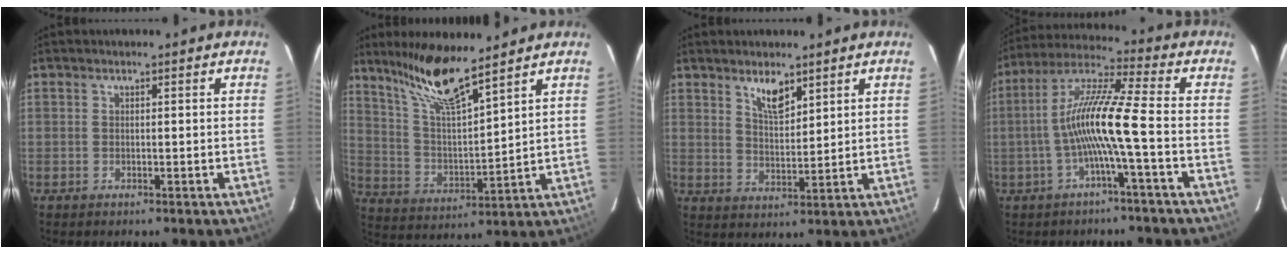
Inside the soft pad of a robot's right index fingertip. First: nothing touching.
{"total": 13.1, "force": [10.4, 1.0, 7.9], "torque": [-0.144, 0.000, 0.207]}
{"total": 5.5, "force": [3.8, 2.0, 3.4], "torque": [-0.057, -0.003, 0.072]}
{"total": 11.3, "force": [-2.7, -0.5, 10.9], "torque": [-0.218, 0.013, -0.051]}